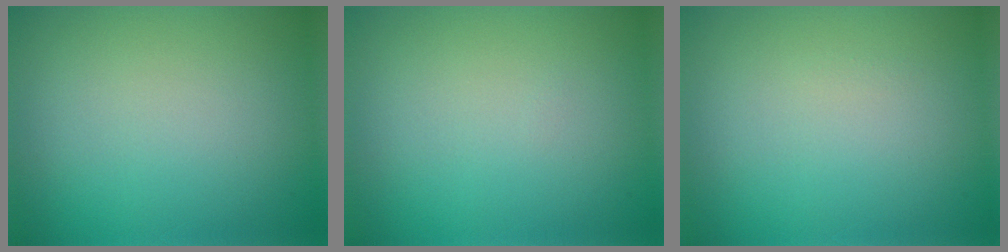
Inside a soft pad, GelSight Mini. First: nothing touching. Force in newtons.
{"total": 0.0}
{"total": 0.0}